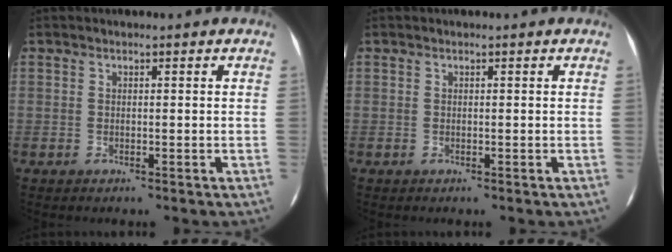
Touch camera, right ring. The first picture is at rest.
{"total": 0.0}